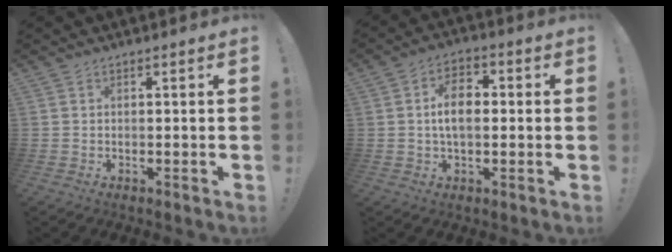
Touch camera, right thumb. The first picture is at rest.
{"total": 8.5, "force": [0.0, 5.0, 6.9], "torque": [-0.110, 0.008, 0.000]}